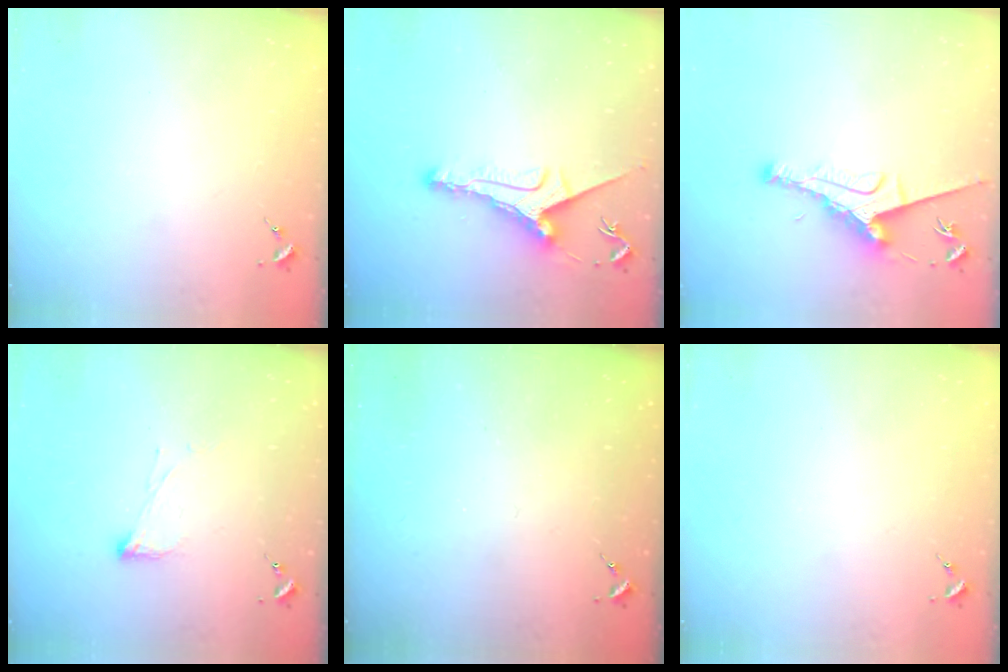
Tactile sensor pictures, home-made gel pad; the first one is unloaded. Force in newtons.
{"total": 9.7, "press": 9.7, "slide": 0.8}
{"total": 9.1, "press": 9.1, "slide": 0.9}
{"total": 4.0, "press": 3.8, "slide": 0.9}
{"total": 0.0}
{"total": 0.0}